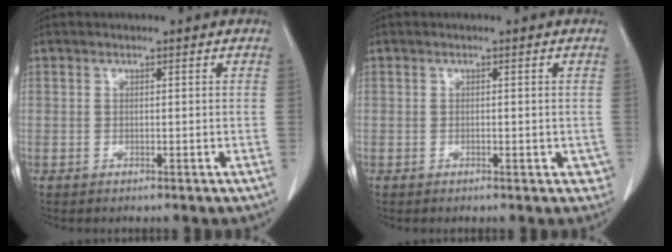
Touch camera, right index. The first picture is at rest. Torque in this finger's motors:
{"motor_torque": [-0.01, -0.01, 0.00, 0.00]}